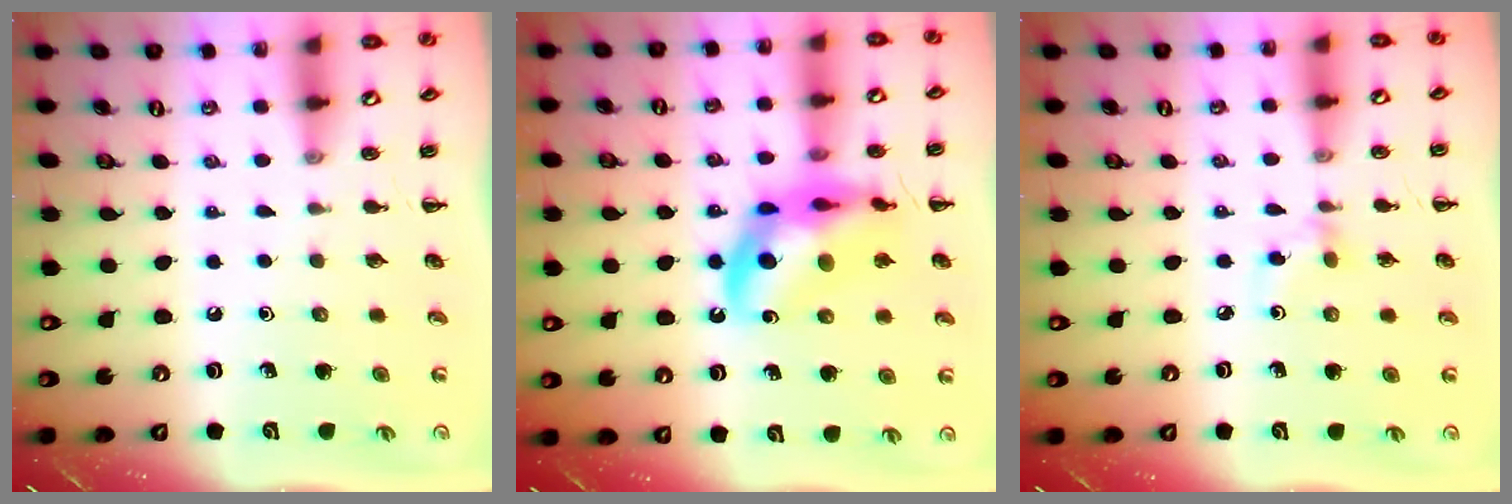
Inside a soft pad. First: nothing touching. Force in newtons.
{"total": 17.1, "press": 16.6, "slide": 4.0}
{"total": 2.8, "press": 2.6, "slide": 1.0}